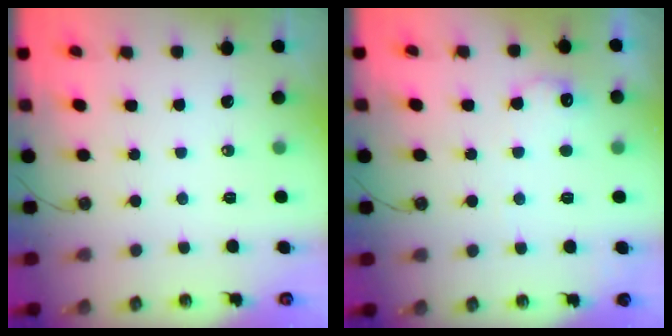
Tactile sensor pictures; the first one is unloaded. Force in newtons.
{"total": 7.3, "press": 7.3, "slide": 0.6}